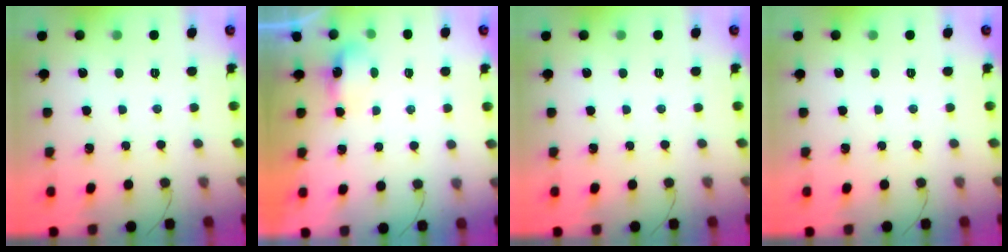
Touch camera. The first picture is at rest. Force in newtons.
{"total": 4.1, "press": 3.9, "slide": 0.9}
{"total": 0.0}
{"total": 0.0}